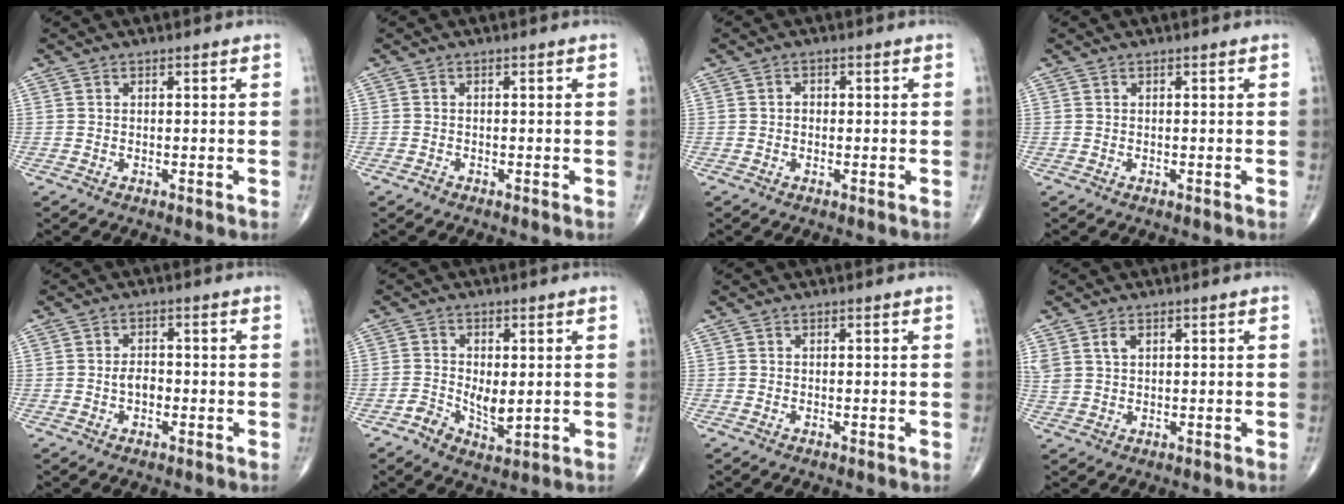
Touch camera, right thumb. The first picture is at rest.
{"total": 0.6, "force": [-0.5, 0.4, 0.1], "torque": [-0.002, 0.000, -0.015]}
{"total": 1.2, "force": [0.0, 1.0, 0.7], "torque": [-0.006, 0.005, -0.003]}
{"total": 0.0}
{"total": 3.0, "force": [-0.7, 1.9, 2.2], "torque": [-0.029, 0.007, -0.016]}
{"total": 5.6, "force": [-0.7, 3.4, 4.4], "torque": [-0.067, 0.000, -0.008]}
{"total": 0.0}
{"total": 3.8, "force": [1.7, 2.3, 2.5], "torque": [-0.057, 0.002, 0.043]}